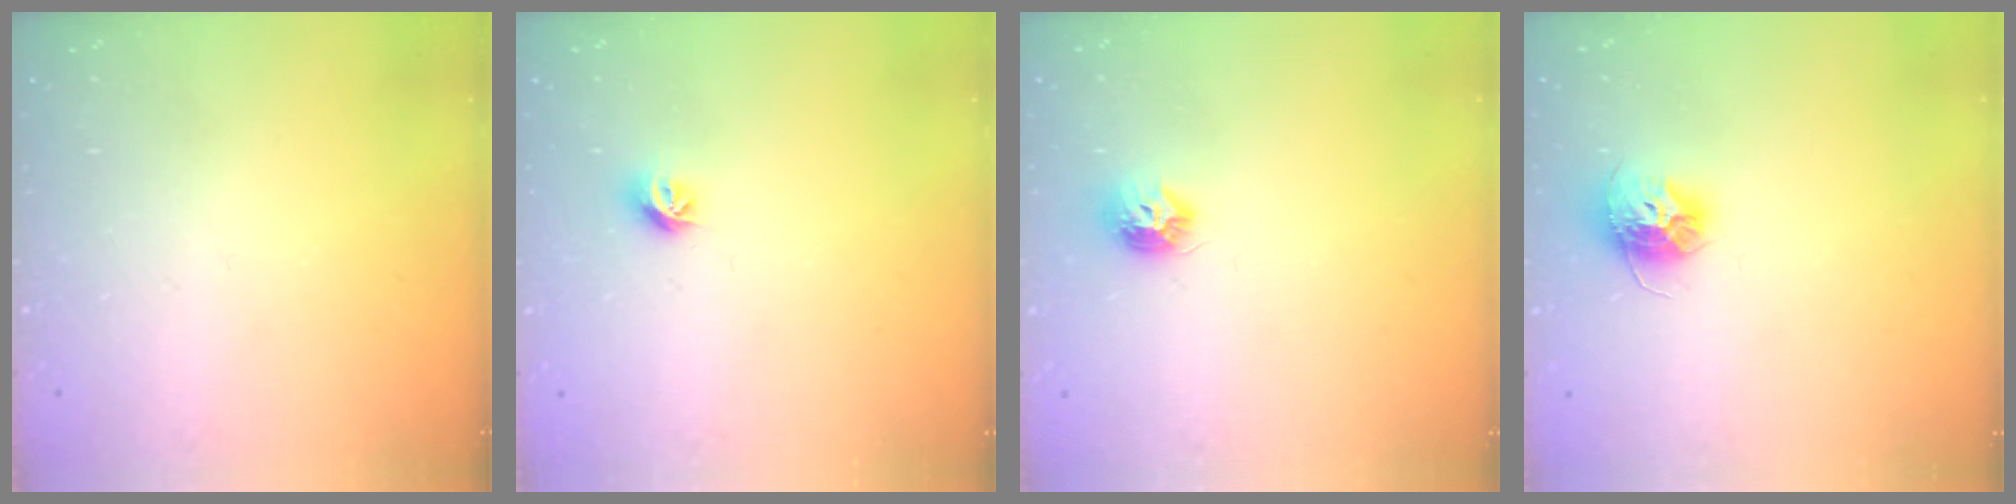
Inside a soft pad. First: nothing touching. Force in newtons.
{"total": 6.5, "press": 6.5, "slide": 0.7}
{"total": 7.6, "press": 7.6, "slide": 0.2}
{"total": 10.4, "press": 10.4, "slide": 0.5}